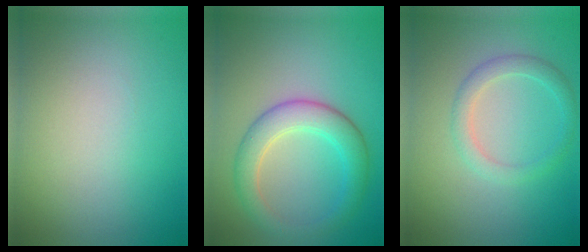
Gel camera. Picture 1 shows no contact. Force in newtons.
{"total": 4.5, "press": 4.5, "slide": 0.1}
{"total": 2.2, "press": 2.2, "slide": 0.1}